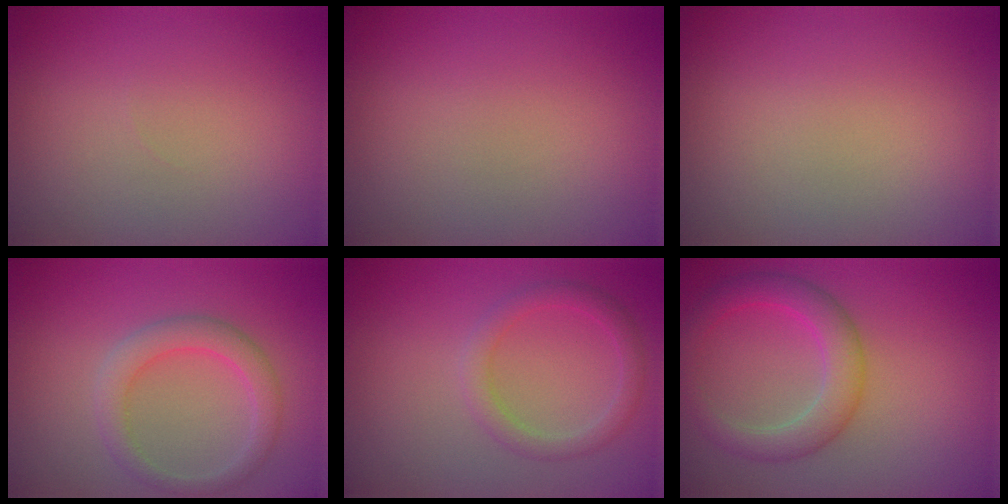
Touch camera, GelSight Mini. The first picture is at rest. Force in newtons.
{"total": 0.0}
{"total": 0.0}
{"total": 2.9, "press": 2.9, "slide": 0.3}
{"total": 2.3, "press": 2.3, "slide": 0.0}
{"total": 3.9, "press": 3.9, "slide": 0.2}